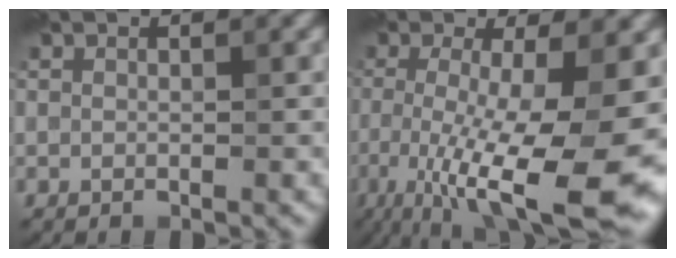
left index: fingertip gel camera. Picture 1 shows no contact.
{"total": 14.0, "force": [-4.5, 3.6, 12.8], "torque": [-0.210, -0.025, -0.069]}